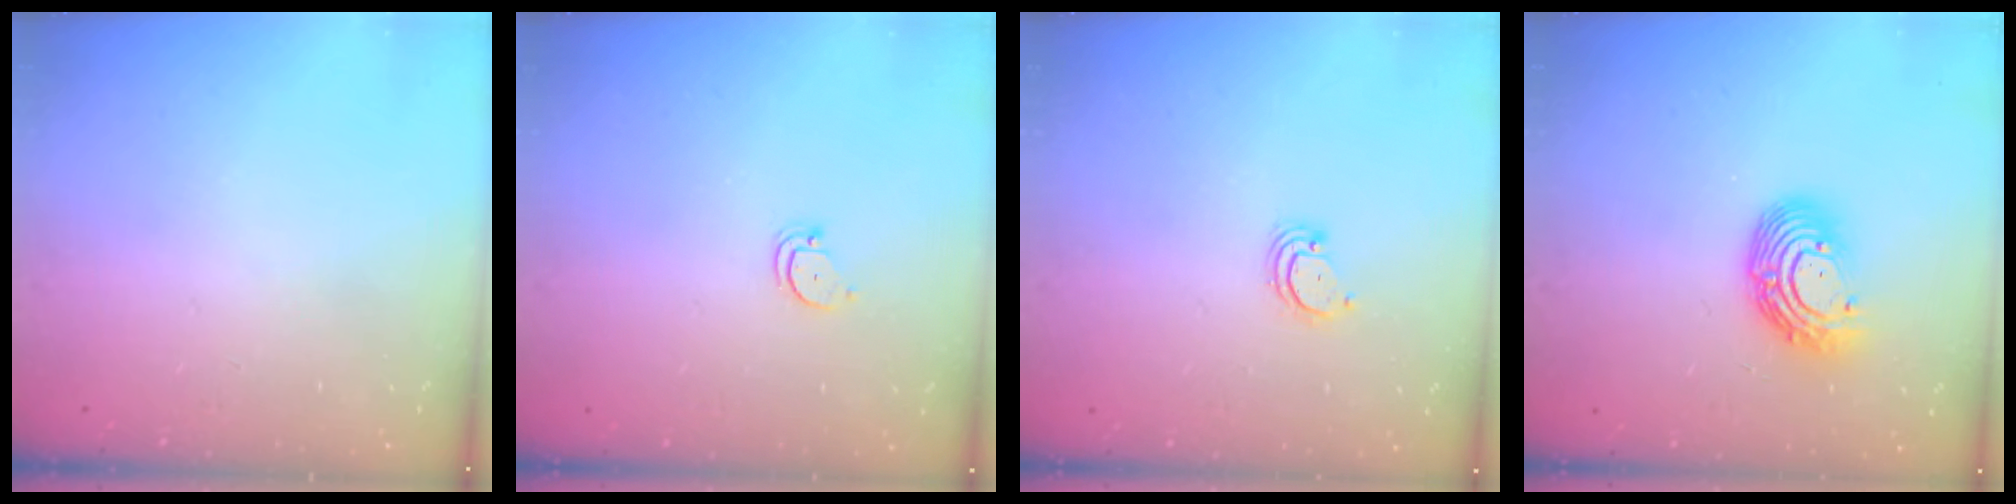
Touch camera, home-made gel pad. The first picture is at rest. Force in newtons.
{"total": 2.6, "press": 2.6, "slide": 0.0}
{"total": 2.3, "press": 2.3, "slide": 0.2}
{"total": 11.9, "press": 11.8, "slide": 1.3}